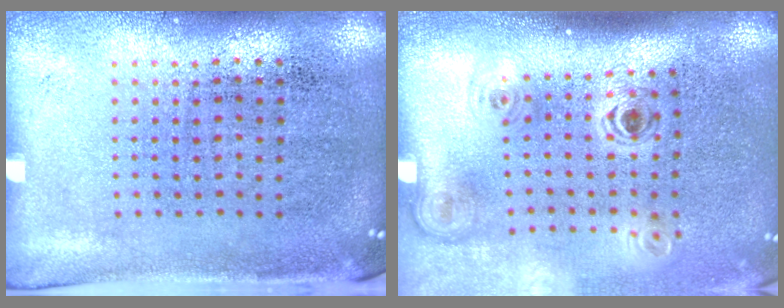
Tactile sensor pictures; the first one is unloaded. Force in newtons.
{"total": 2.1, "press": 1.4, "slide": 1.6}